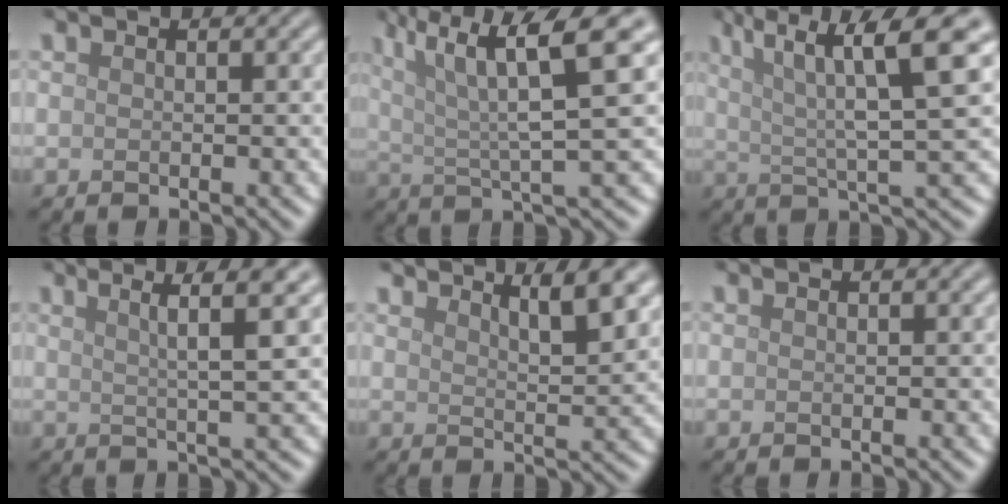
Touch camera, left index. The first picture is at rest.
{"total": 9.3, "force": [4.1, 1.8, 8.1], "torque": [-0.132, 0.017, 0.074]}
{"total": 9.2, "force": [3.7, 1.7, 8.2], "torque": [-0.122, 0.016, 0.063]}
{"total": 5.0, "force": [2.6, 0.6, 4.3], "torque": [-0.065, 0.010, 0.040]}
{"total": 4.5, "force": [3.5, 1.0, 2.6], "torque": [-0.028, 0.004, 0.046]}
{"total": 0.0}